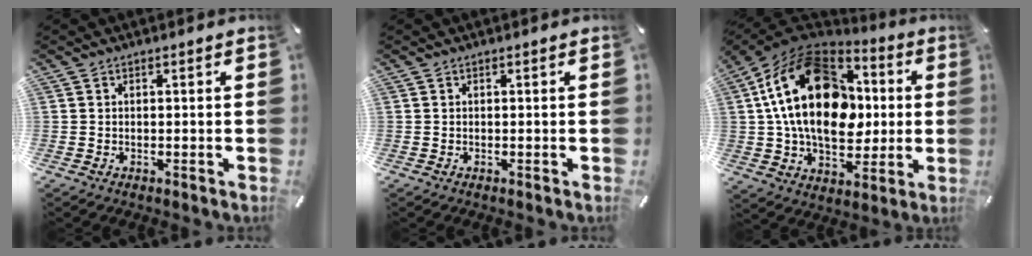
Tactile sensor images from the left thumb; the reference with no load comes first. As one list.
[{"total": 0.0}, {"total": 25.4, "force": [3.3, 17.9, 17.7], "torque": [-0.334, 0.012, 0.058]}]